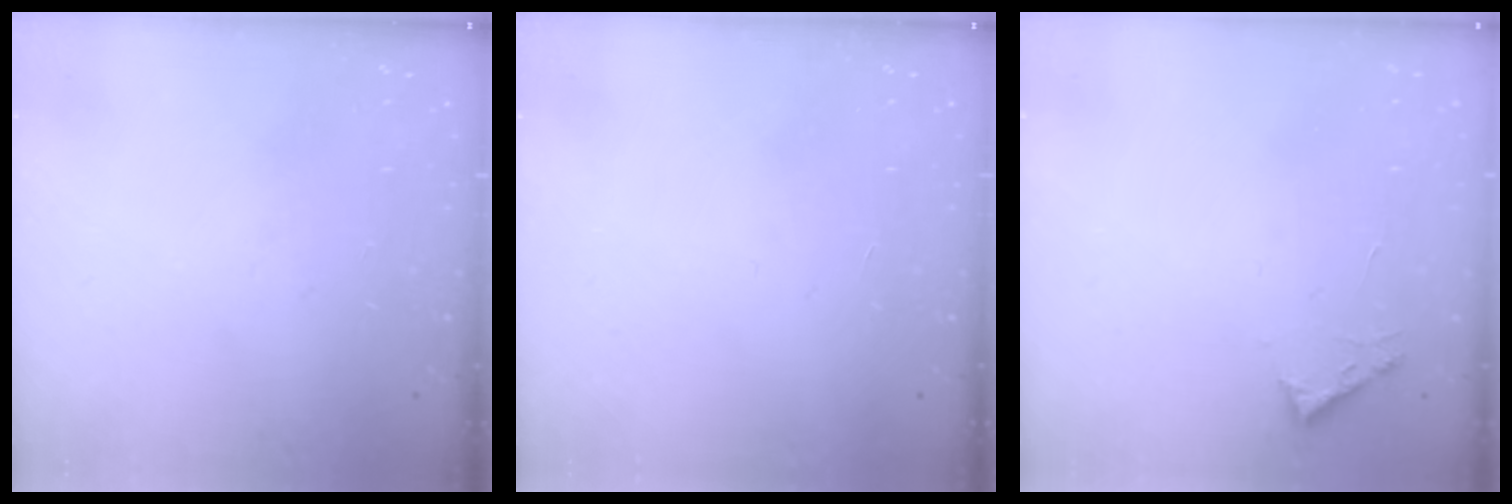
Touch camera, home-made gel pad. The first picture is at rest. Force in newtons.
{"total": 1.5, "press": 1.5, "slide": 0.1}
{"total": 2.7, "press": 2.7, "slide": 0.3}